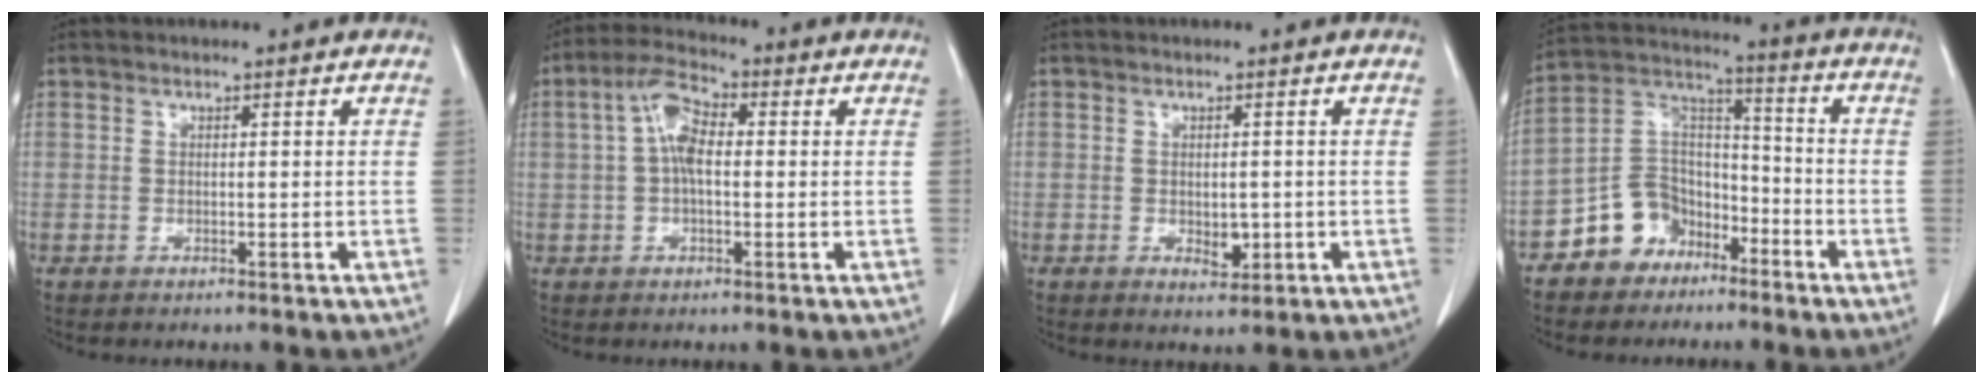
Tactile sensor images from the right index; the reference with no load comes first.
{"total": 6.6, "force": [0.7, 2.6, 6.0], "torque": [-0.127, 0.022, 0.007]}
{"total": 2.4, "force": [-0.3, 1.4, 1.9], "torque": [-0.024, -0.001, 0.004]}
{"total": 9.9, "force": [-6.2, 7.2, 2.7], "torque": [-0.058, 0.044, -0.114]}